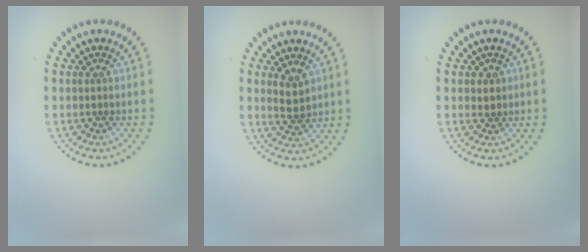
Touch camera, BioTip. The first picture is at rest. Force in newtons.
{"total": 2.1, "press": 2.0, "slide": 0.7}
{"total": 0.7, "press": 0.7, "slide": 0.3}